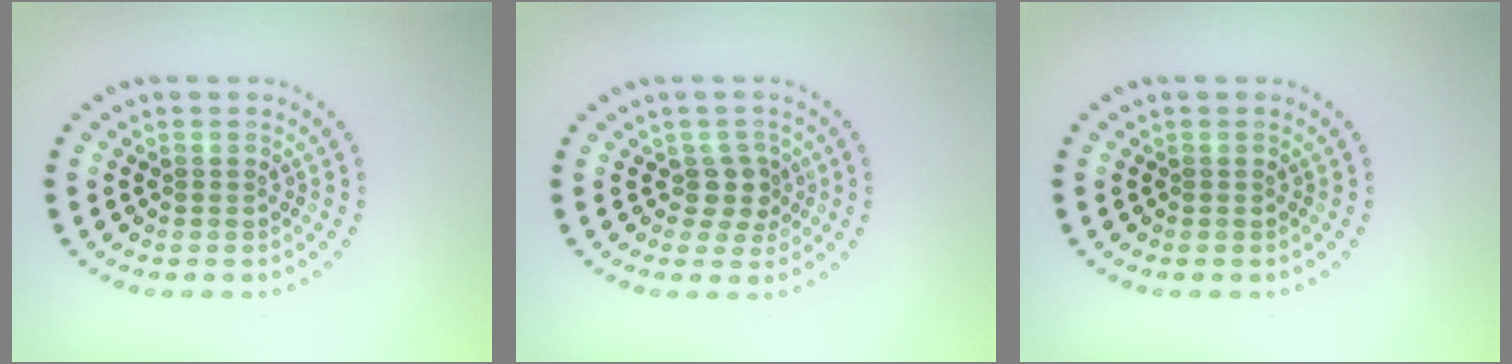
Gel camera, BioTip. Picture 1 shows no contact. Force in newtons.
{"total": 2.1, "press": 1.7, "slide": 1.2}
{"total": 0.0}